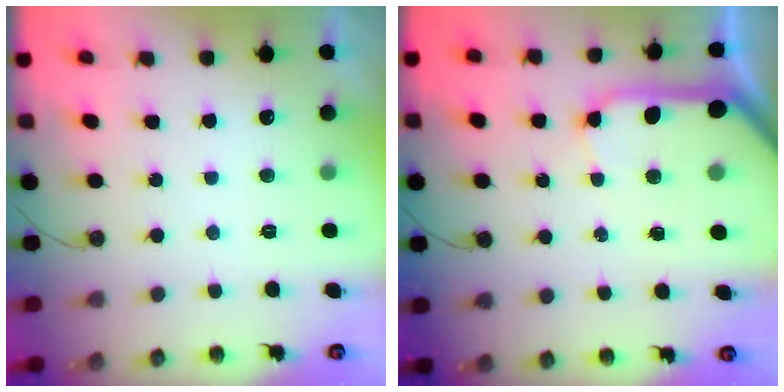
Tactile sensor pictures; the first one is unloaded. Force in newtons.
{"total": 14.9, "press": 14.7, "slide": 1.9}